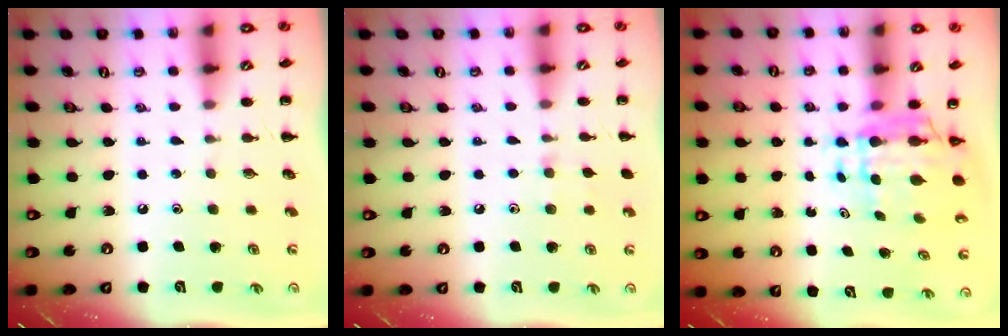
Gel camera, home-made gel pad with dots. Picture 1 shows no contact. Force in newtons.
{"total": 4.9, "press": 4.6, "slide": 1.5}
{"total": 6.6, "press": 6.2, "slide": 2.1}